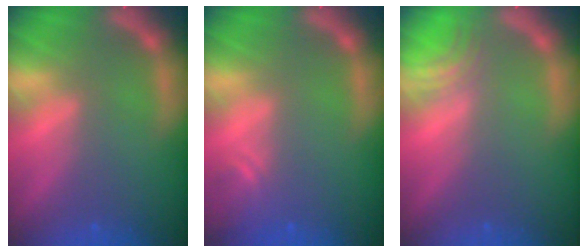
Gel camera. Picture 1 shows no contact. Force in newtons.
{"total": 1.9}
{"total": 2.5}